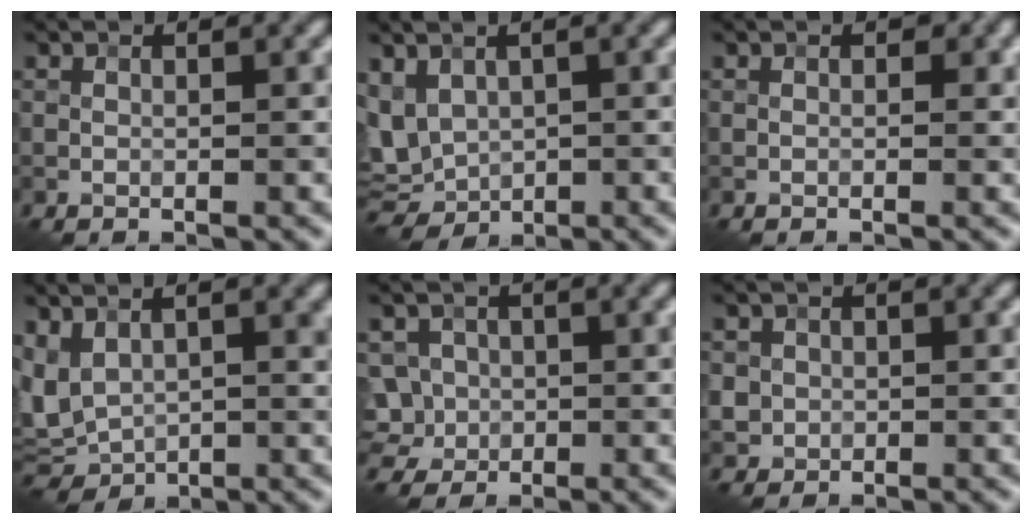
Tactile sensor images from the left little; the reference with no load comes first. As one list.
[{"total": 5.7, "force": [0.5, 4.1, 3.9], "torque": [-0.082, 0.000, 0.014]}, {"total": 0.9, "force": [0.3, 0.7, 0.6], "torque": [-0.002, 0.000, 0.004]}, {"total": 6.2, "force": [1.0, 4.1, 4.5], "torque": [-0.120, 0.002, 0.020]}, {"total": 4.2, "force": [0.3, 4.0, 1.4], "torque": [-0.028, 0.011, 0.002]}, {"total": 1.6, "force": [0.2, 1.6, 0.0], "torque": [0.001, -0.007, 0.007]}]